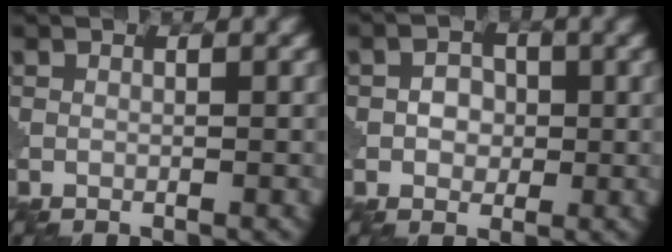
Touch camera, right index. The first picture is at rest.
{"total": 2.2, "force": [-0.1, 1.8, 1.2], "torque": [-0.011, 0.002, -0.009]}